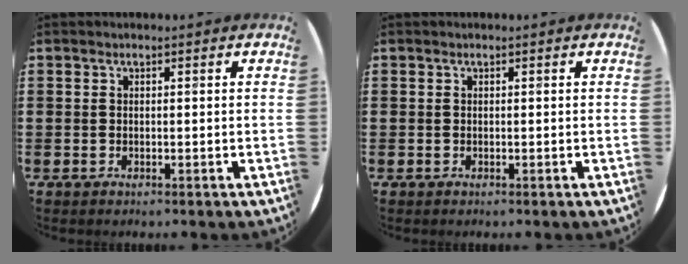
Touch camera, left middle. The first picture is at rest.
{"total": 0.0}